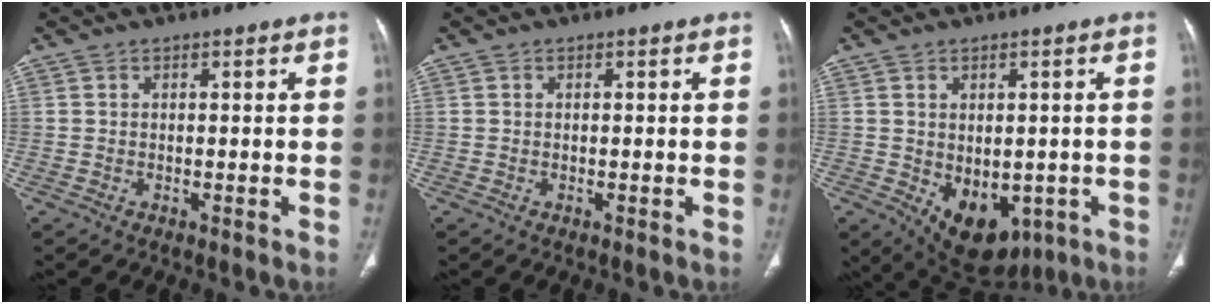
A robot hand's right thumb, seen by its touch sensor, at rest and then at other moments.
{"total": 0.0}
{"total": 11.9, "force": [-3.6, 7.8, 8.2], "torque": [-0.088, -0.003, -0.026]}